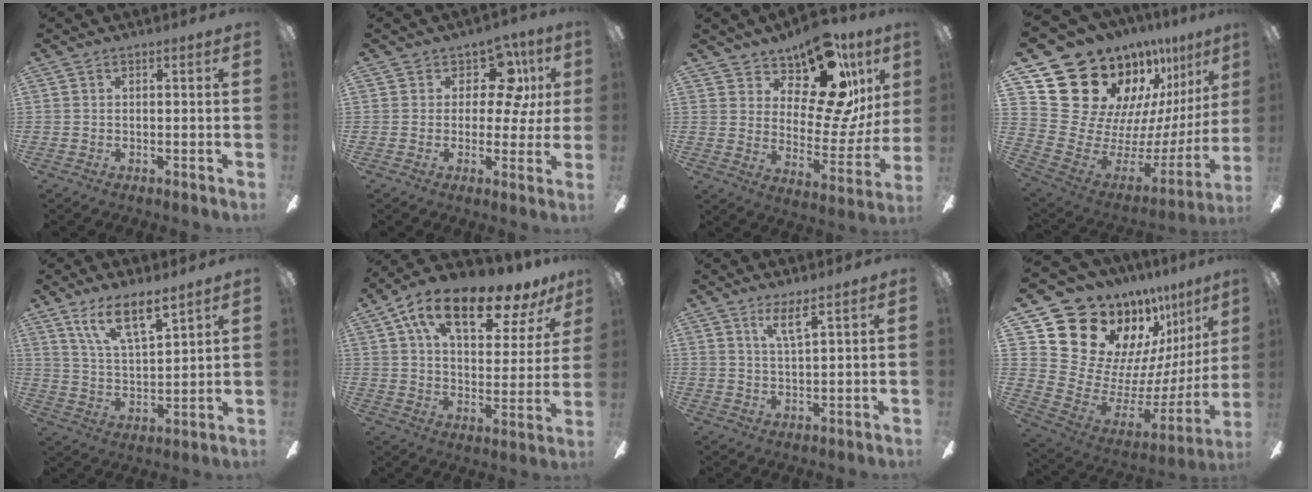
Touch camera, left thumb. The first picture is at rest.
{"total": 9.8, "force": [5.0, 6.0, 6.0], "torque": [-0.098, -0.021, 0.091]}
{"total": 18.4, "force": [12.7, 7.9, 10.7], "torque": [-0.145, -0.104, 0.214]}
{"total": 22.6, "force": [17.3, 12.2, 7.7], "torque": [-0.122, -0.155, 0.353]}
{"total": 11.1, "force": [8.5, 3.0, 6.4], "torque": [-0.128, -0.045, 0.156]}
{"total": 18.6, "force": [12.0, 7.8, 11.9], "torque": [-0.196, -0.066, 0.202]}
{"total": 5.3, "force": [3.8, 0.8, 3.6], "torque": [-0.072, -0.012, 0.064]}
{"total": 21.3, "force": [16.1, 11.2, 8.3], "torque": [-0.155, -0.137, 0.322]}